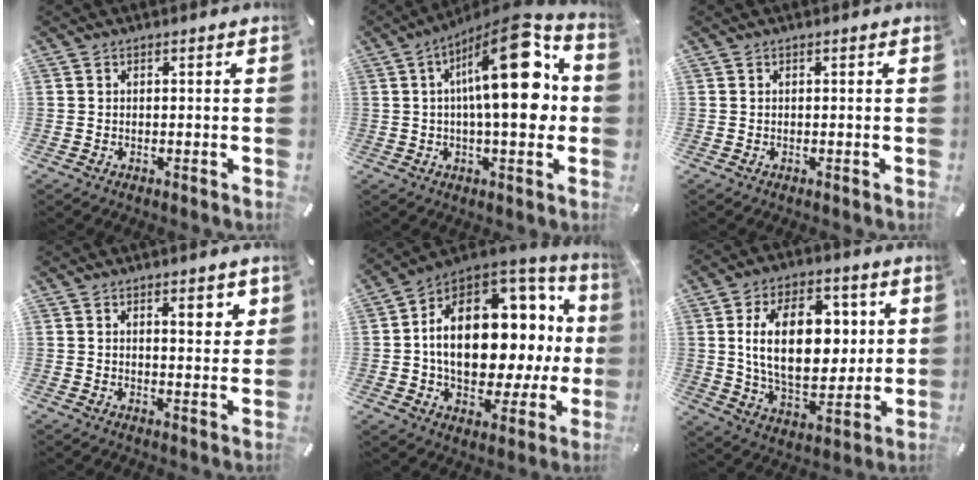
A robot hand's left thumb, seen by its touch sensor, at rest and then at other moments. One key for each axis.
{"total": 21.4, "fx": 3.7, "fy": 7.4, "fz": 19.7, "tx": -0.297, "ty": -0.024, "tz": 0.046}
{"total": 0.0}
{"total": 5.5, "fx": 2.9, "fy": 2.1, "fz": 4.2, "tx": -0.047, "ty": -0.014, "tz": 0.042}
{"total": 20.1, "fx": 2.2, "fy": 12.8, "fz": 15.3, "tx": -0.241, "ty": -0.040, "tz": 0.042}
{"total": 19.7, "fx": 3.7, "fy": 12.3, "fz": 15.0, "tx": -0.260, "ty": -0.001, "tz": 0.062}